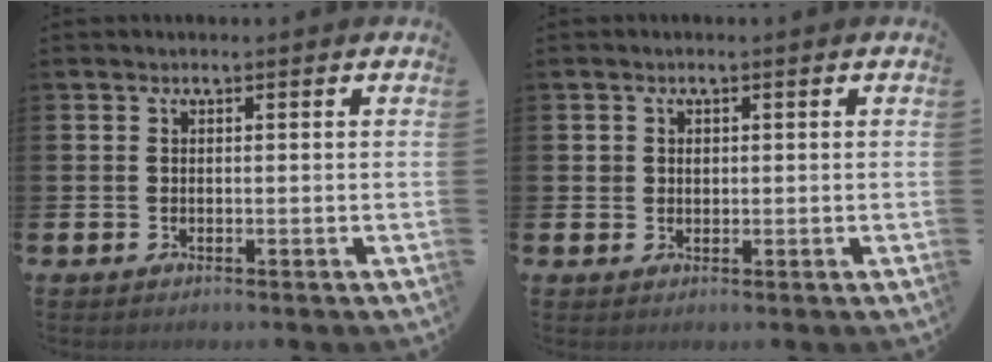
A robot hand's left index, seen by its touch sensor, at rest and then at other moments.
{"total": 1.2, "force": [0.5, 1.0, 0.2], "torque": [0.004, 0.003, 0.007]}